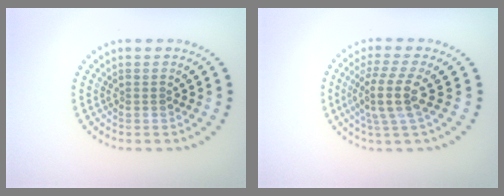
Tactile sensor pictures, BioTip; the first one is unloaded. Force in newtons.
{"total": 3.7, "press": 3.0, "slide": 2.2}